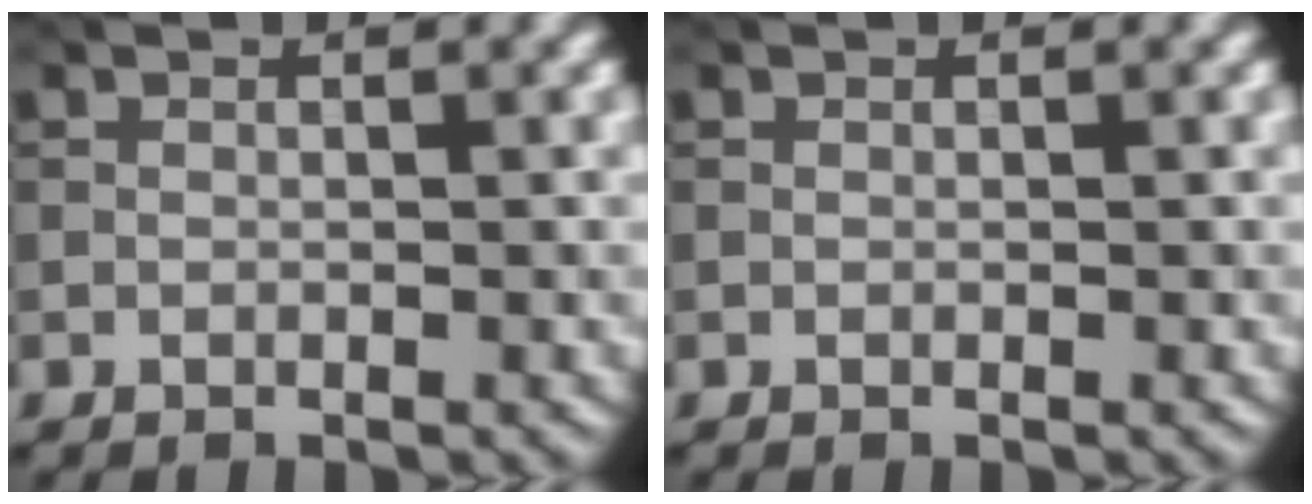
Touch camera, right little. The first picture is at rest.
{"total": 0.0}